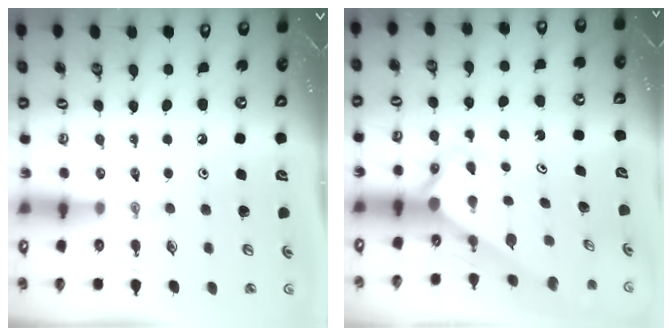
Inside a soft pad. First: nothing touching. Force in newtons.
{"total": 2.8, "press": 2.8, "slide": 0.2}